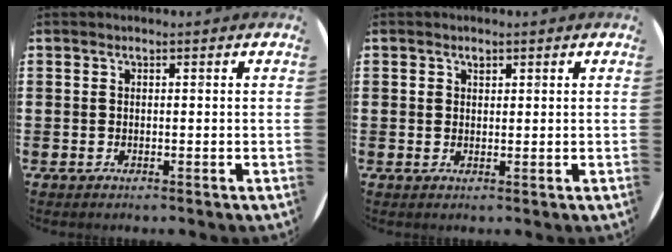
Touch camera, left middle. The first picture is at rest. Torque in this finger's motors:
{"motor_torque": [0.07, -0.01, 0.00, 0.00]}